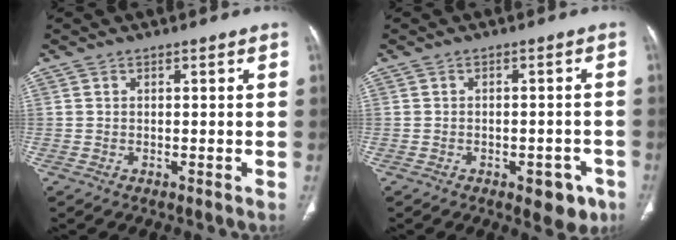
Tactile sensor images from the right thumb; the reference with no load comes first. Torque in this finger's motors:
{"motor_torque": [1.09, 0.32, -0.17, 0.06, 0.15]}